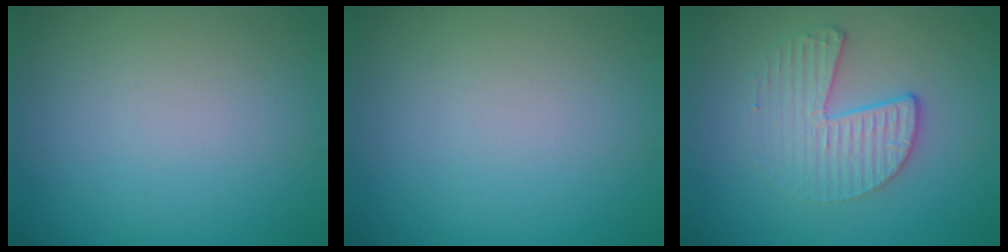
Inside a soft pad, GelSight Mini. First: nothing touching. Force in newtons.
{"total": 0.0}
{"total": 3.5, "press": 2.8, "slide": 2.0}